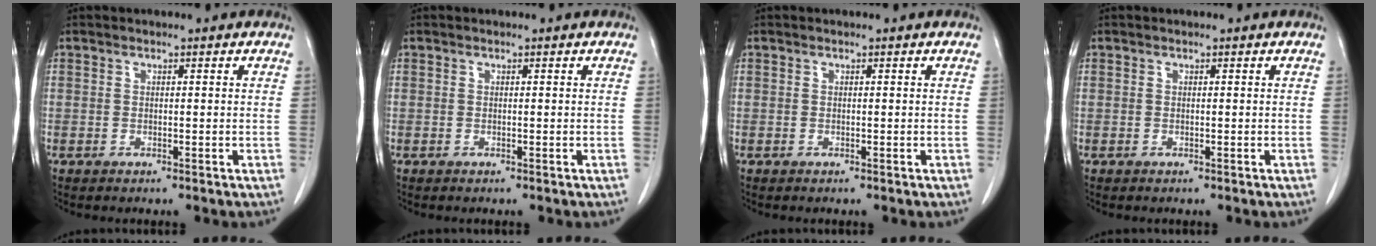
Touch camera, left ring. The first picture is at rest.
{"total": 0.0}
{"total": 0.0}
{"total": 0.0}